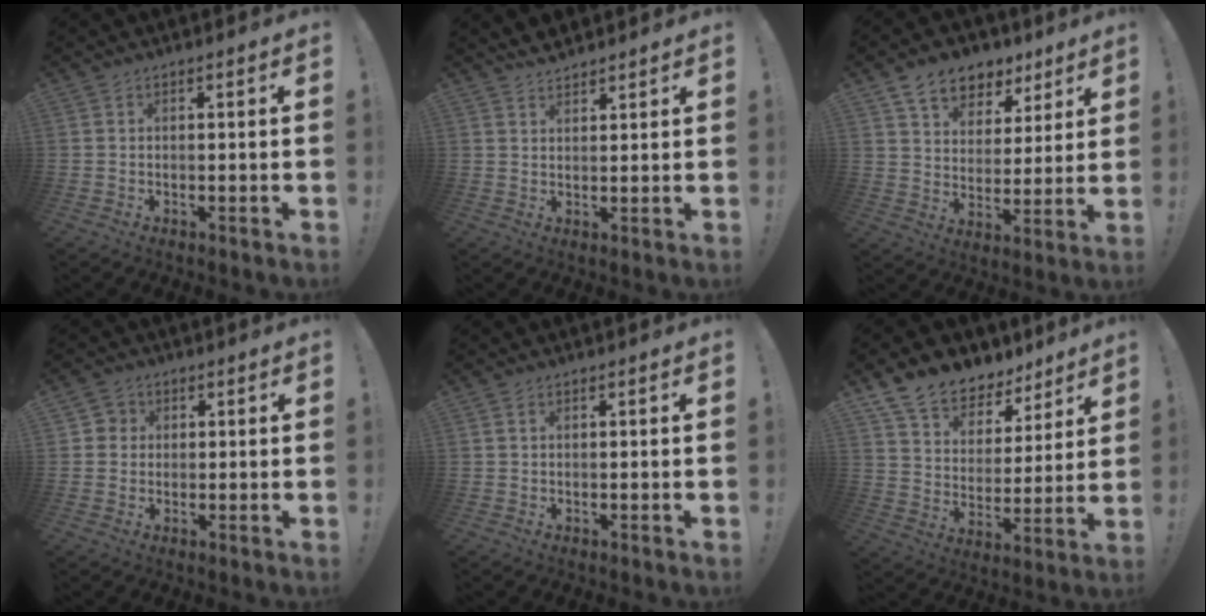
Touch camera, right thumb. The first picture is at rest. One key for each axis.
{"total": 3.4, "fx": 3.2, "fy": 0.9, "fz": 0.4, "tx": -0.006, "ty": -0.021, "tz": 0.059}
{"total": 11.3, "fx": 7.9, "fy": 7.2, "fz": 3.8, "tx": -0.057, "ty": -0.052, "tz": 0.150}
{"total": 3.5, "fx": 0.6, "fy": 3.4, "fz": 0.7, "tx": -0.006, "ty": 0.001, "tz": 0.010}
{"total": 0.7, "fx": 0.3, "fy": 0.4, "fz": 0.4, "tx": -0.004, "ty": 0.000, "tz": 0.004}
{"total": 12.4, "fx": 10.1, "fy": 6.4, "fz": 3.2, "tx": -0.062, "ty": -0.081, "tz": 0.187}